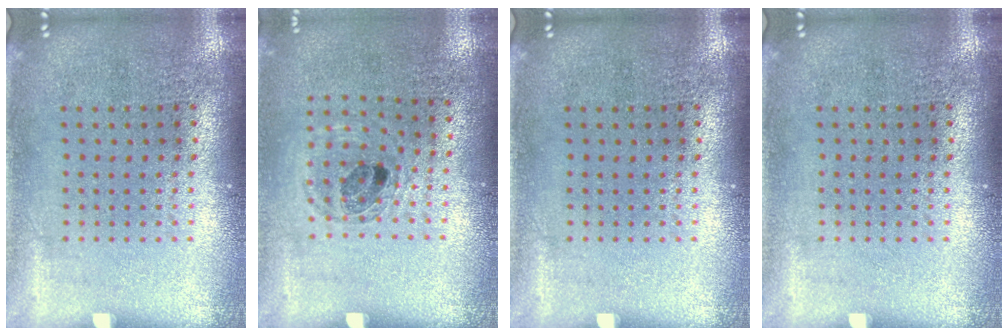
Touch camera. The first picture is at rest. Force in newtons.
{"total": 0.9, "press": 0.9, "slide": 0.1}
{"total": 0.0}
{"total": 0.0}